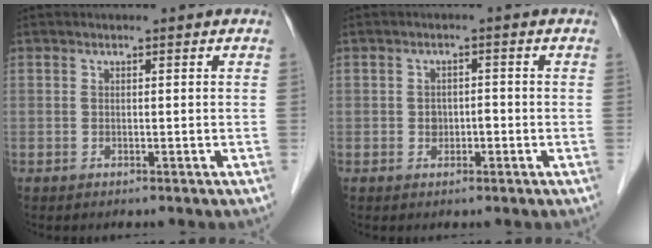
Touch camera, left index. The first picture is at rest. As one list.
[{"total": 1.9, "force": [-0.5, 1.4, 1.1], "torque": [-0.015, 0.007, -0.006]}]